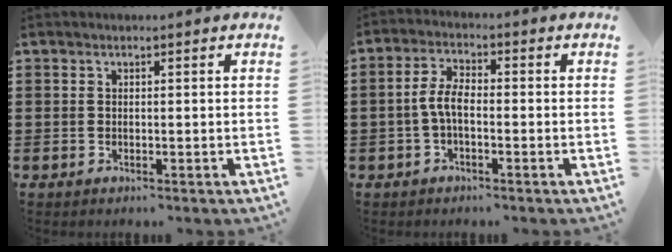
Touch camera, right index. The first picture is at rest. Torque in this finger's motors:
{"motor_torque": [0.70, -0.54, 0.39, 0.12]}